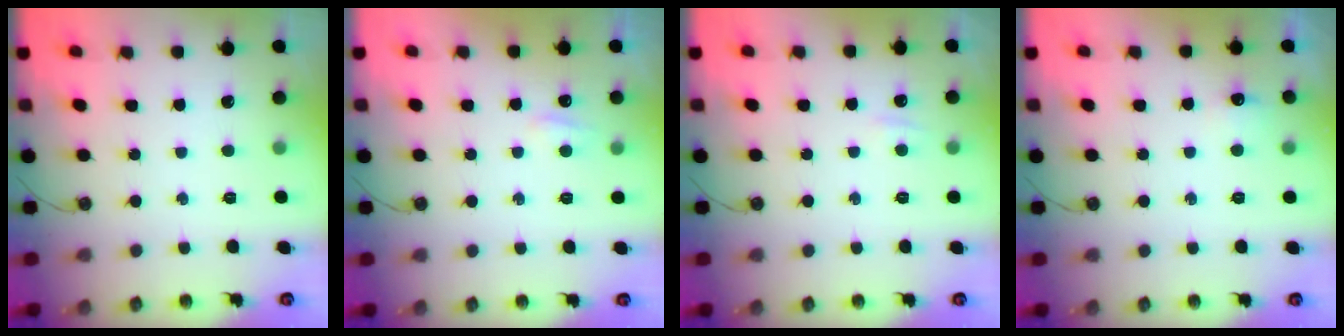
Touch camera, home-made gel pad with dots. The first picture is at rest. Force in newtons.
{"total": 3.3, "press": 3.2, "slide": 0.6}
{"total": 3.6, "press": 3.6, "slide": 0.5}
{"total": 5.0, "press": 4.9, "slide": 0.7}